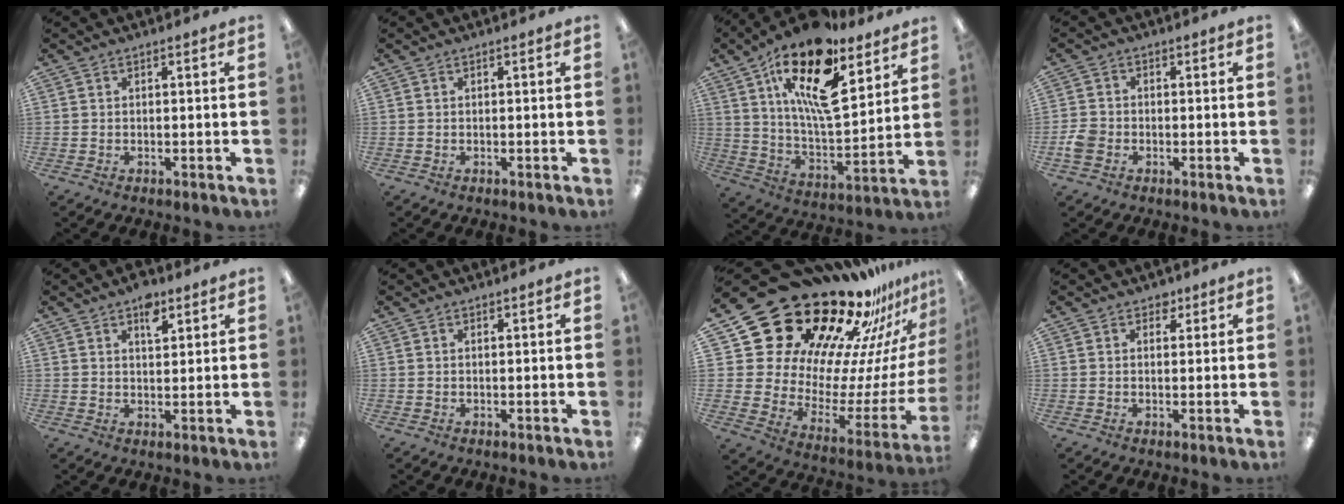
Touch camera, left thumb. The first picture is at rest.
{"total": 0.0}
{"total": 22.2, "force": [13.1, 8.6, 15.7], "torque": [-0.254, -0.076, 0.219]}
{"total": 4.1, "force": [-1.6, 3.3, 1.8], "torque": [-0.016, 0.009, -0.027]}
{"total": 5.3, "force": [3.3, 2.6, 3.2], "torque": [-0.030, -0.017, 0.053]}
{"total": 0.0}
{"total": 26.4, "force": [21.0, 11.9, 10.6], "torque": [-0.147, -0.205, 0.396]}
{"total": 2.2, "force": [1.4, 1.6, 0.7], "torque": [0.001, -0.004, 0.022]}